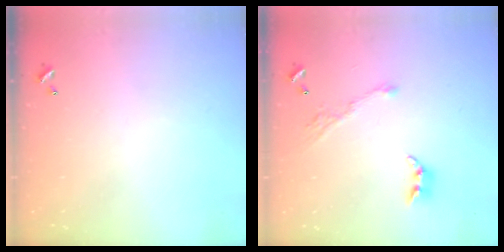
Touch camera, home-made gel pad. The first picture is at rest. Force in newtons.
{"total": 6.9, "press": 6.9, "slide": 0.7}